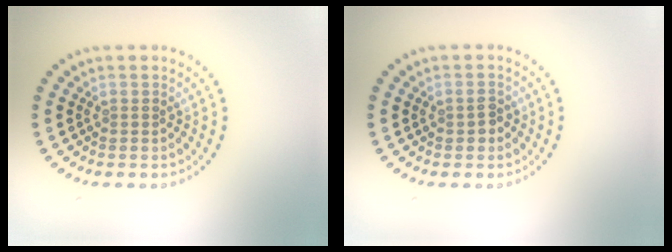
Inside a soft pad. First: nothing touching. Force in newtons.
{"total": 1.4, "press": 1.4, "slide": 0.1}